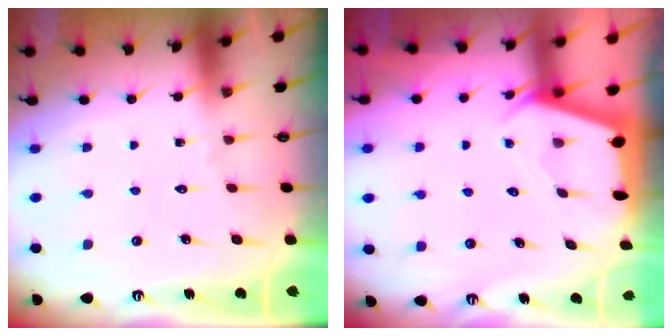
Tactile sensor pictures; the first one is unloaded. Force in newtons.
{"total": 2.4, "press": 2.4, "slide": 0.3}